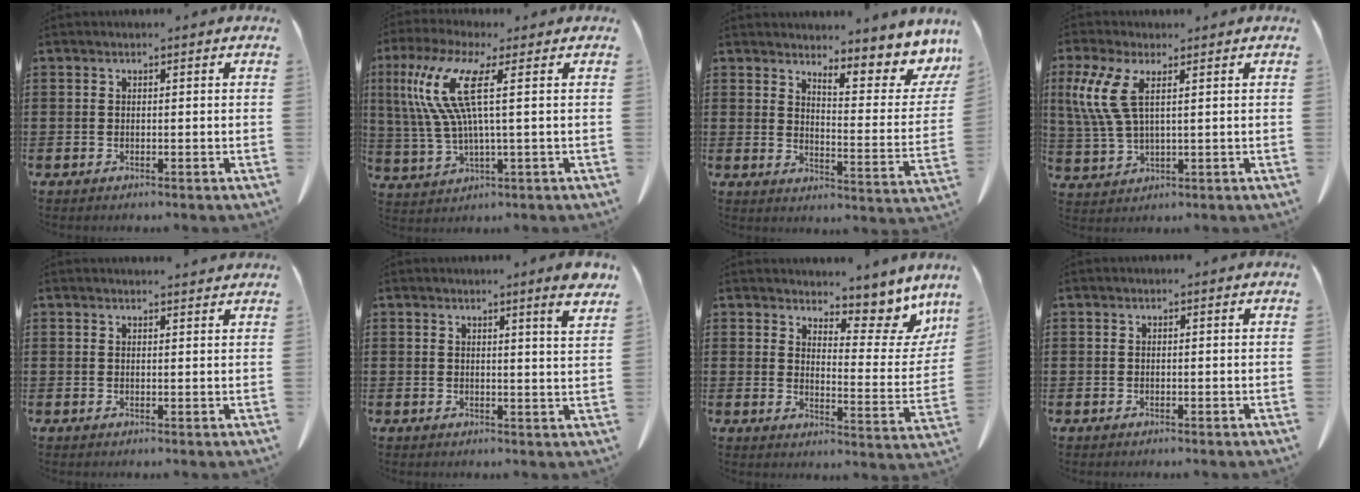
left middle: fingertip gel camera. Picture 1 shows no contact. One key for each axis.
{"total": 10.5, "fx": 3.0, "fy": 1.6, "fz": 9.9, "tx": -0.238, "ty": -0.018, "tz": 0.041}
{"total": 7.0, "fx": 6.3, "fy": 1.1, "fz": 2.8, "tx": -0.050, "ty": -0.054, "tz": 0.105}
{"total": 6.7, "fx": 2.7, "fy": 2.2, "fz": 5.7, "tx": -0.150, "ty": -0.006, "tz": 0.040}
{"total": 1.5, "fx": 1.5, "fy": 0.0, "fz": 0.3, "tx": -0.009, "ty": 0.000, "tz": 0.029}
{"total": 4.0, "fx": 3.2, "fy": -0.8, "fz": 2.1, "tx": -0.034, "ty": -0.018, "tz": 0.053}
{"total": 7.8, "fx": 6.5, "fy": 2.5, "fz": 3.7, "tx": -0.066, "ty": -0.048, "tz": 0.110}
{"total": 0.0}